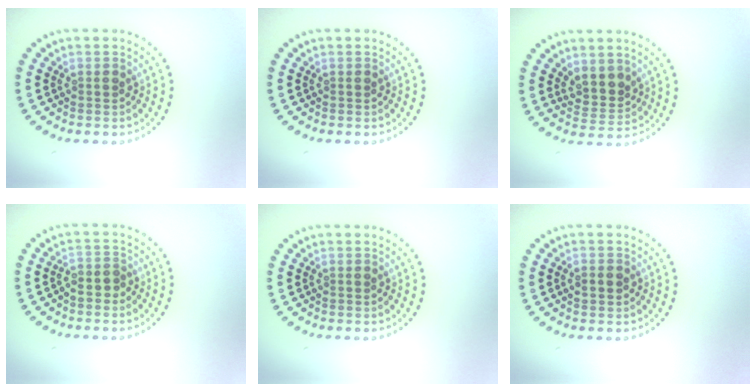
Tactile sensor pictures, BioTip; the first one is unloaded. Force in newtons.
{"total": 0.0}
{"total": 2.6, "press": 2.1, "slide": 1.4}
{"total": 1.3, "press": 1.1, "slide": 0.7}
{"total": 0.0}
{"total": 1.8, "press": 1.8, "slide": 0.1}